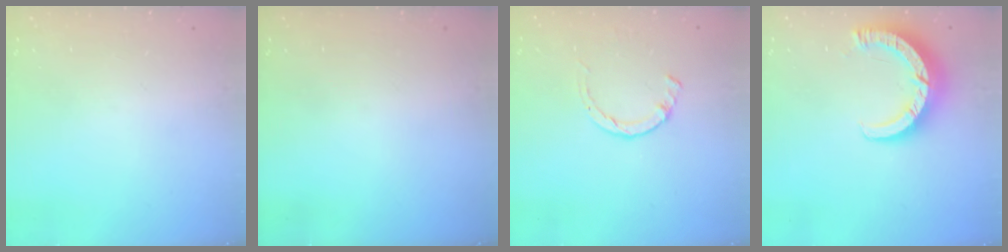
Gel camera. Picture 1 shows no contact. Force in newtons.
{"total": 0.0}
{"total": 1.4, "press": 1.3, "slide": 0.3}
{"total": 9.4, "press": 9.4, "slide": 1.0}